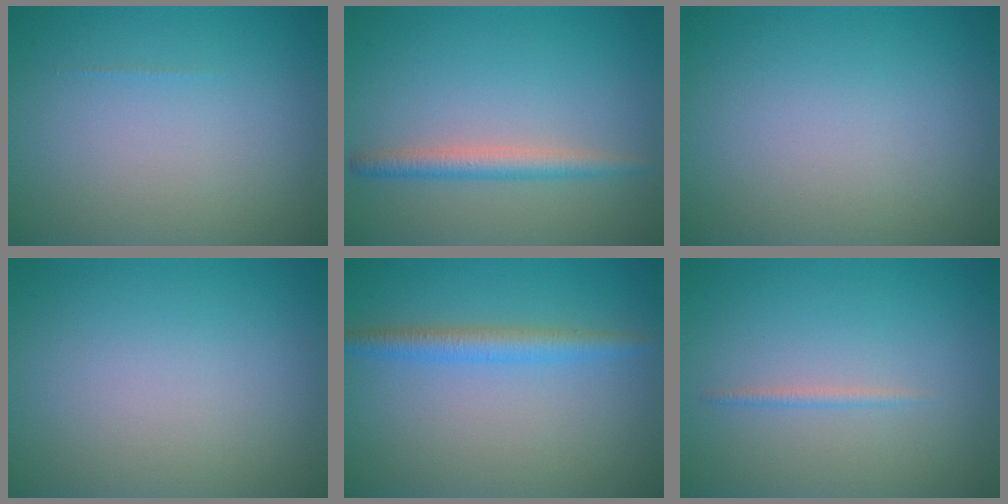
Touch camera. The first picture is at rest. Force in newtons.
{"total": 2.3, "press": 2.3, "slide": 0.1}
{"total": 0.0}
{"total": 0.0}
{"total": 2.4, "press": 2.4, "slide": 0.2}
{"total": 0.7, "press": 0.7, "slide": 0.1}